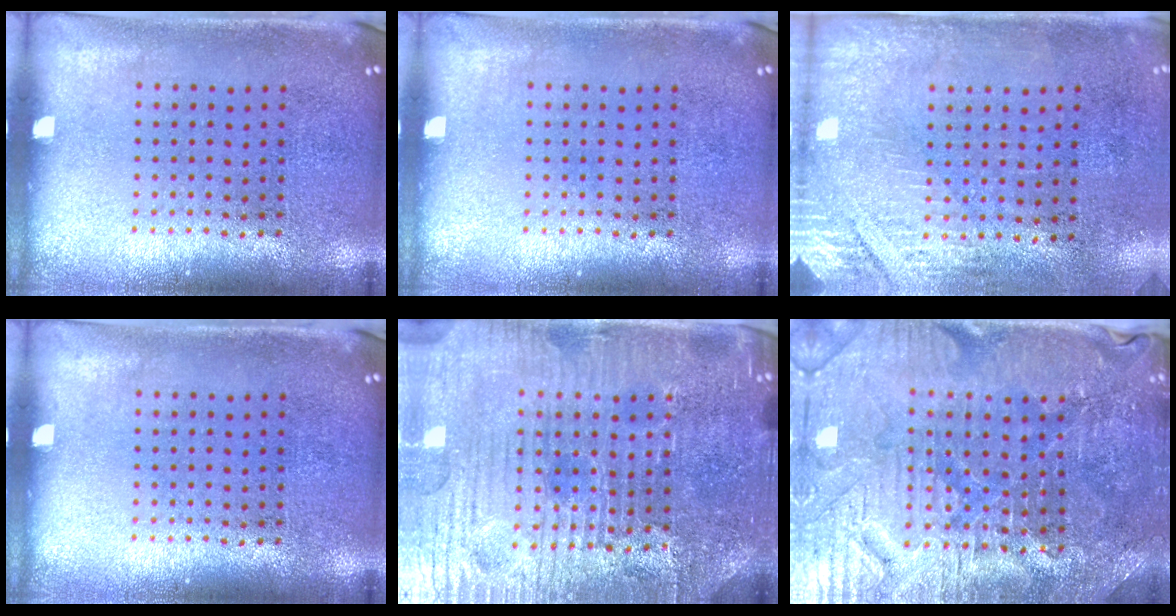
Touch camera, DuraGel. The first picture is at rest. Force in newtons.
{"total": 0.0}
{"total": 2.9, "press": 2.5, "slide": 1.5}
{"total": 0.0}
{"total": 5.4, "press": 5.1, "slide": 1.8}
{"total": 3.6, "press": 3.5, "slide": 0.5}